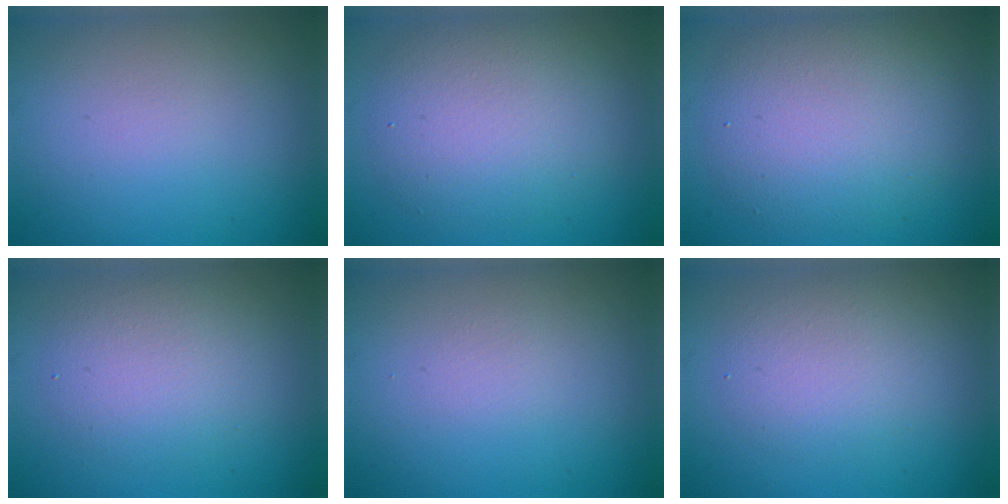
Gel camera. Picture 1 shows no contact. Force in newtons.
{"total": 5.2, "press": 5.2, "slide": 0.6}
{"total": 6.1, "press": 6.1, "slide": 0.3}
{"total": 3.4, "press": 3.4, "slide": 0.4}
{"total": 0.7, "press": 0.7, "slide": 0.1}
{"total": 2.9, "press": 2.8, "slide": 0.3}